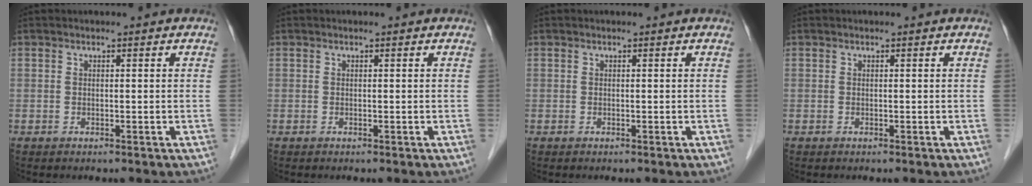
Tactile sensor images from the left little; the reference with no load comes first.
{"total": 0.0}
{"total": 0.0}
{"total": 0.0}